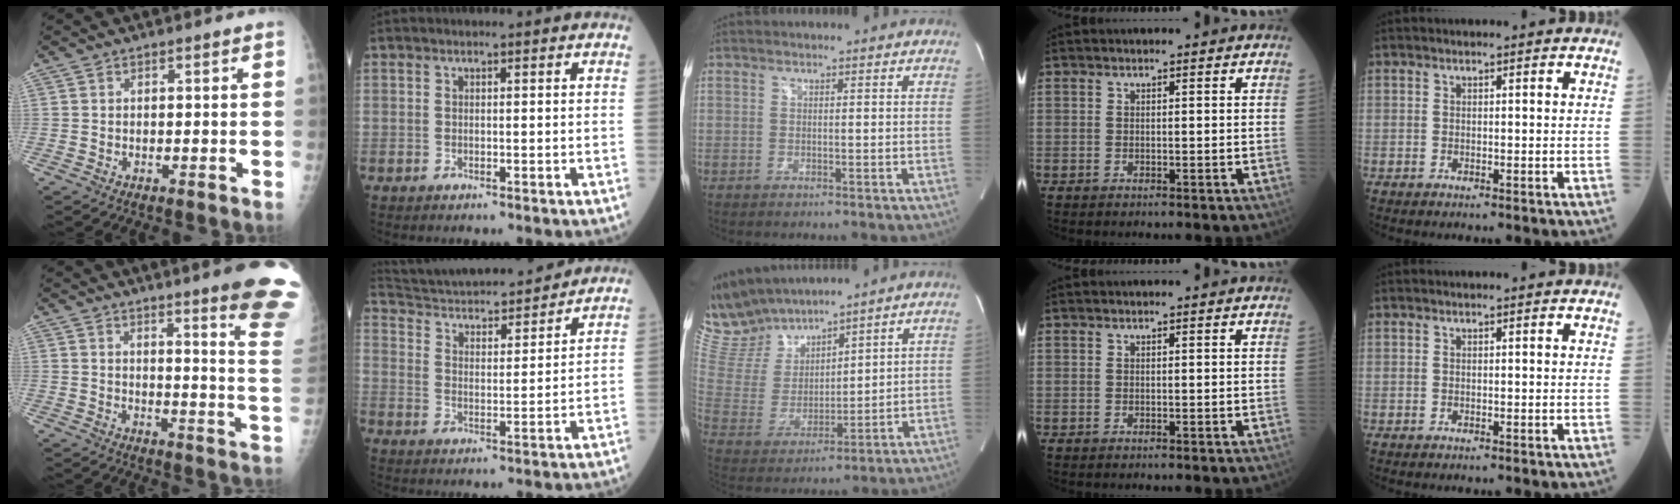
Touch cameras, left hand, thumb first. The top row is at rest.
{"thumb": {"total": 16.5, "force": [12.3, 0.2, 10.9], "torque": [-0.109, -0.101, 0.140]}, "index": {"total": 18.3, "force": [17.1, 2.3, 6.1], "torque": [-0.104, 0.017, 0.265]}, "middle": {"total": 12.1, "force": [11.3, 3.1, 3.1], "torque": [-0.085, 0.014, 0.238]}}